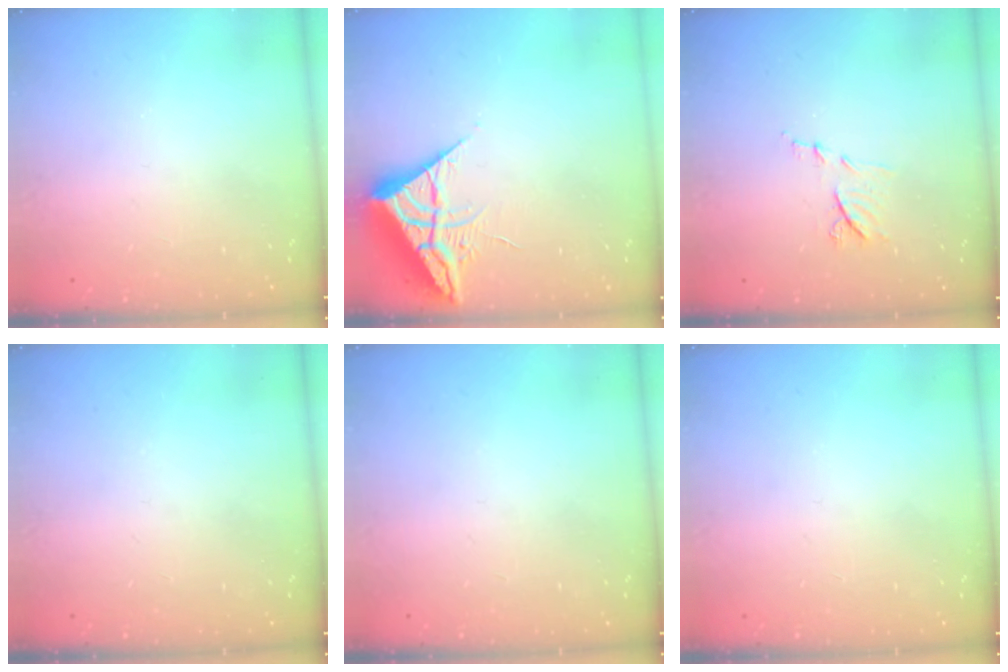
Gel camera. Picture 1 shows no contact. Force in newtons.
{"total": 7.1, "press": 7.1, "slide": 0.4}
{"total": 6.9, "press": 6.9, "slide": 0.5}
{"total": 0.0}
{"total": 0.0}
{"total": 0.0}